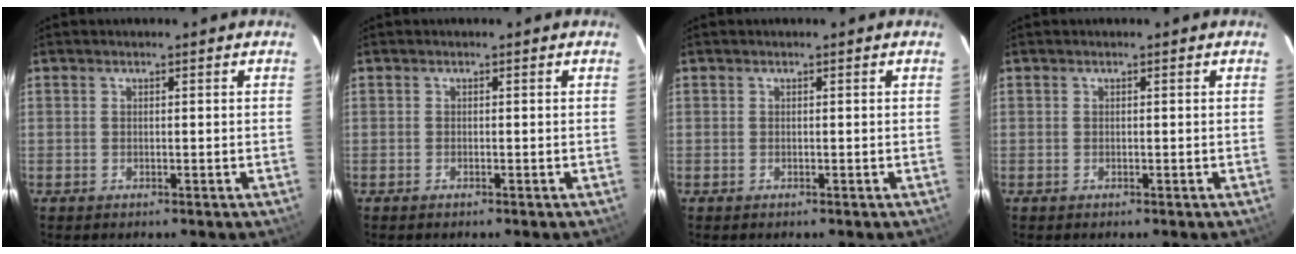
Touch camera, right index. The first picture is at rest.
{"total": 0.0}
{"total": 0.0}
{"total": 0.0}